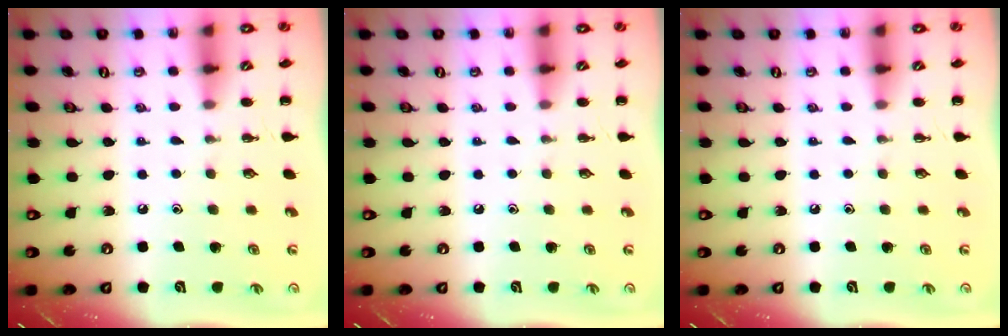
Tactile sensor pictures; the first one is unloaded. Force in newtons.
{"total": 0.0}
{"total": 0.0}